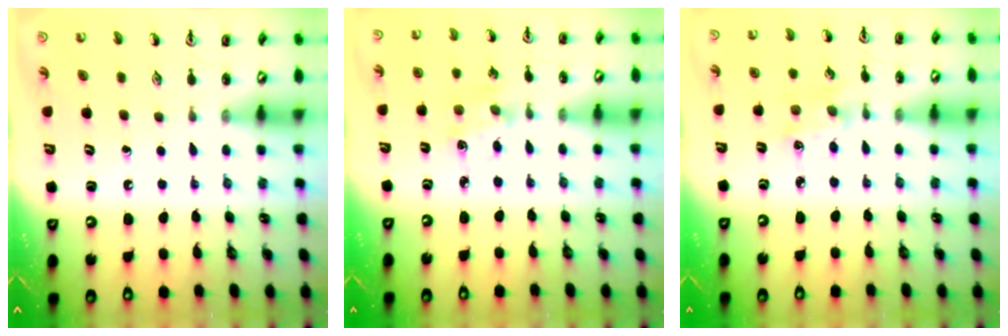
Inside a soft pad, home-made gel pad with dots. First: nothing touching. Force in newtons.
{"total": 2.7, "press": 2.6, "slide": 0.3}
{"total": 3.1, "press": 3.0, "slide": 0.5}